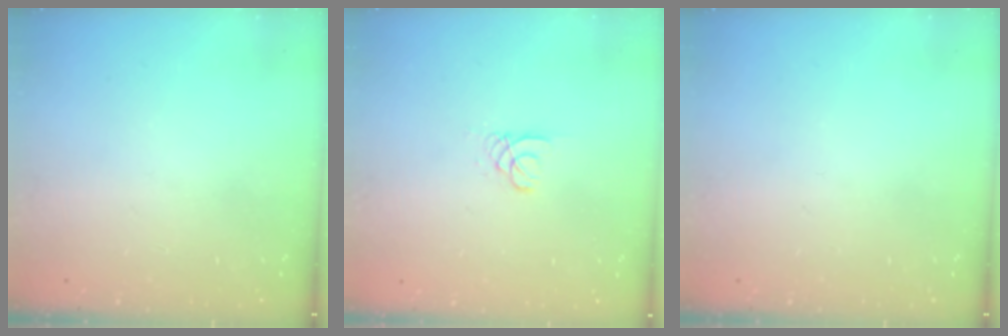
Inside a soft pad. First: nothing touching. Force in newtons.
{"total": 1.8, "press": 1.8, "slide": 0.2}
{"total": 0.0}